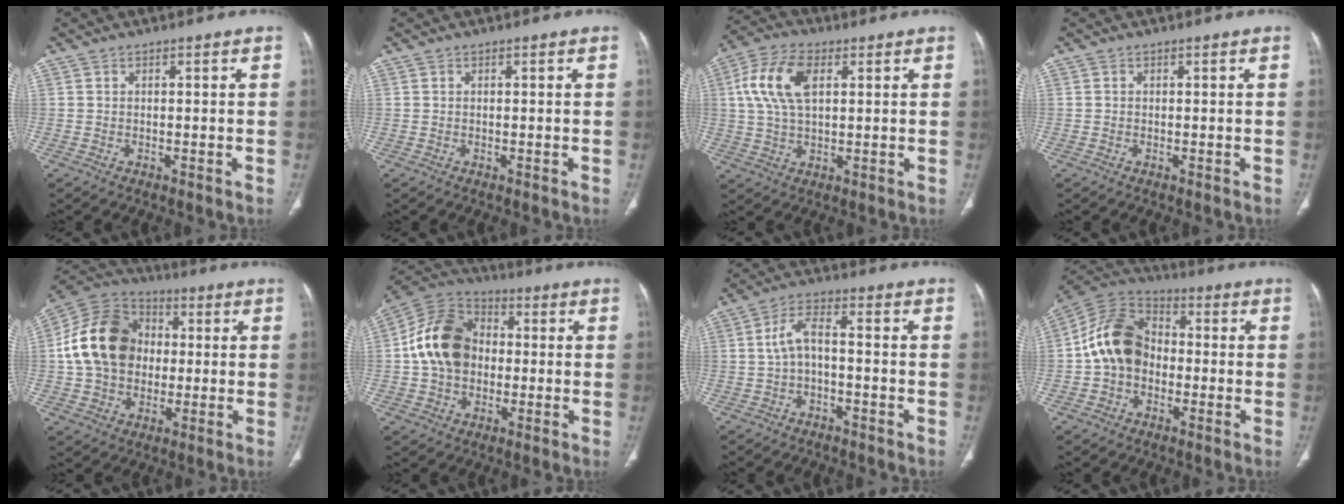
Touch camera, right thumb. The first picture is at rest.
{"total": 0.0}
{"total": 11.3, "force": [3.0, 6.1, 9.0], "torque": [-0.188, 0.013, 0.056]}
{"total": 0.0}
{"total": 17.6, "force": [0.9, 13.9, 10.8], "torque": [-0.178, 0.023, 0.010]}
{"total": 15.2, "force": [0.1, 11.5, 9.9], "torque": [-0.161, 0.028, -0.008]}
{"total": 5.5, "force": [-1.0, 2.5, 4.8], "torque": [-0.095, 0.029, -0.025]}
{"total": 13.7, "force": [-1.2, 10.4, 8.8], "torque": [-0.149, 0.036, -0.036]}